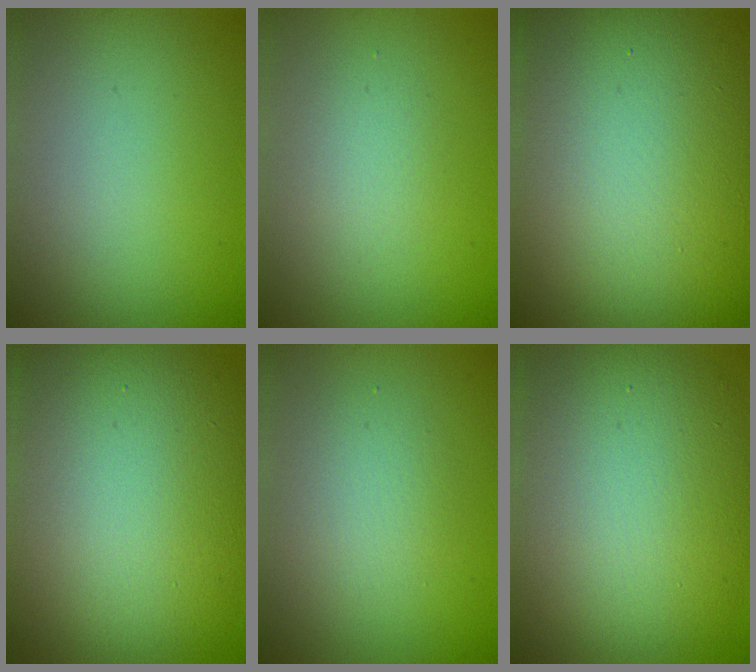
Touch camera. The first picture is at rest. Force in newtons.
{"total": 1.6, "press": 1.6, "slide": 0.1}
{"total": 24.0, "press": 24.0, "slide": 1.2}
{"total": 16.6, "press": 16.6, "slide": 0.5}
{"total": 2.4, "press": 2.4, "slide": 0.1}
{"total": 13.1, "press": 13.1, "slide": 0.7}